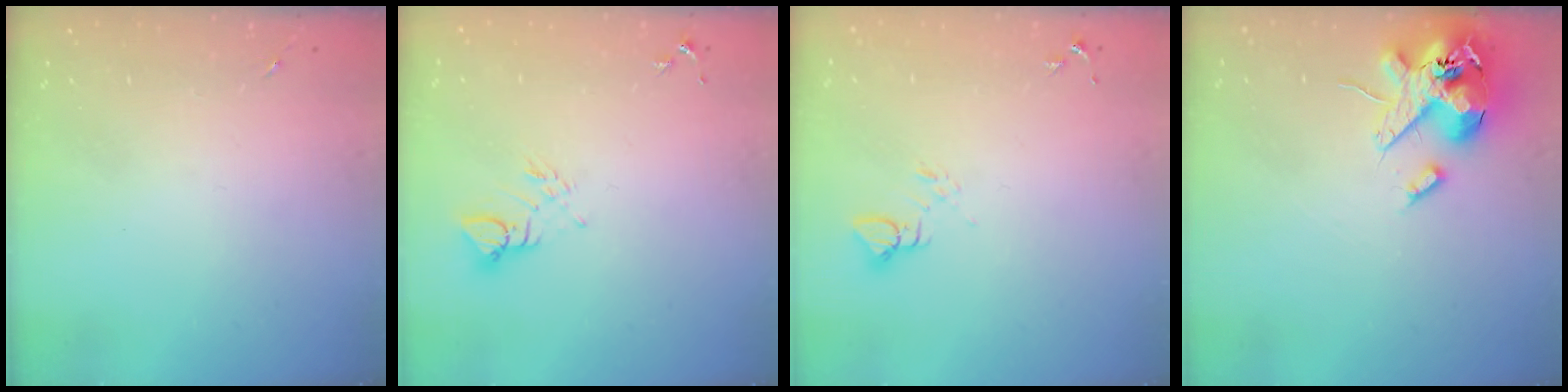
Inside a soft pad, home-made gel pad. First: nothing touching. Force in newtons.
{"total": 4.8, "press": 4.8, "slide": 0.2}
{"total": 3.4, "press": 3.4, "slide": 0.2}
{"total": 15.7, "press": 15.5, "slide": 2.7}